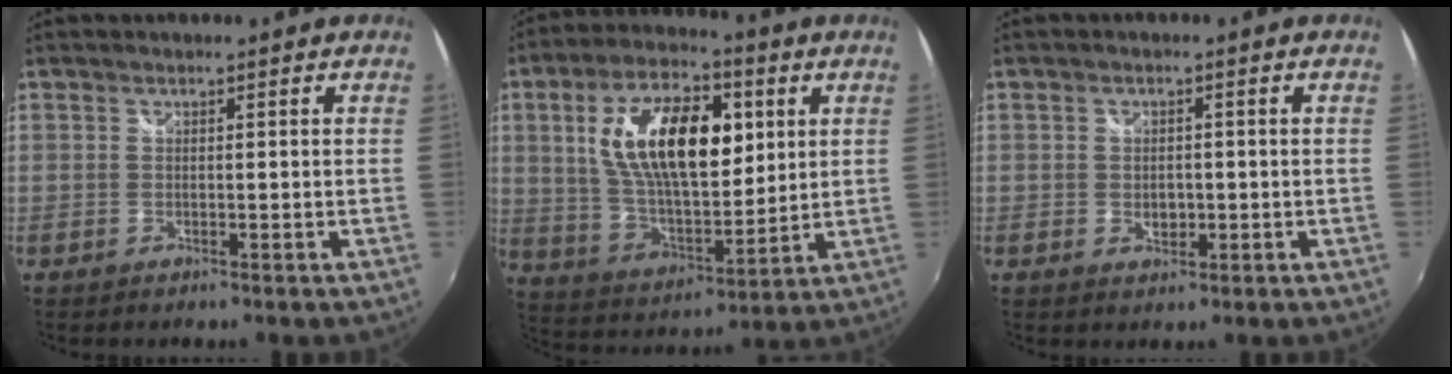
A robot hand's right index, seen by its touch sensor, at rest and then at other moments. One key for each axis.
{"total": 20.6, "fx": 5.5, "fy": 10.1, "fz": 17.1, "tx": -0.308, "ty": 0.017, "tz": 0.107}
{"total": 2.8, "fx": -0.5, "fy": 2.2, "fz": 1.7, "tx": -0.026, "ty": -0.003, "tz": -0.006}